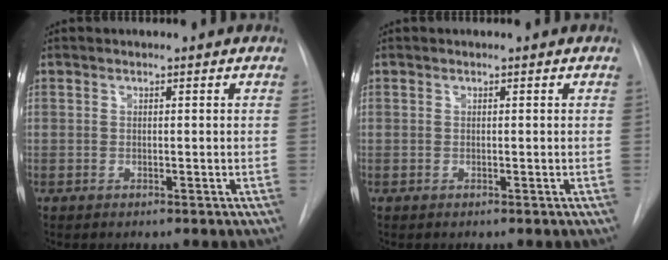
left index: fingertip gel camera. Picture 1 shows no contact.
{"total": 0.0}